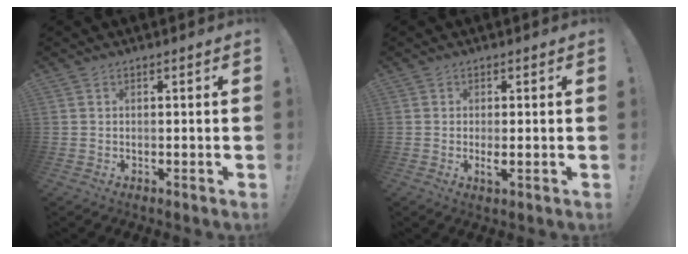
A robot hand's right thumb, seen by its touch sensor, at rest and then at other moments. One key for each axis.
{"total": 2.4, "fx": -0.1, "fy": 0.3, "fz": 2.3, "tx": -0.035, "ty": -0.004, "tz": -0.002}